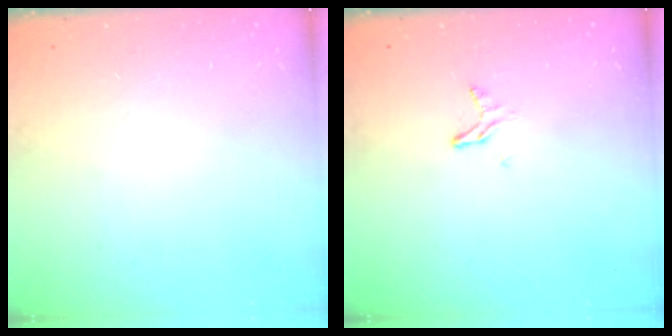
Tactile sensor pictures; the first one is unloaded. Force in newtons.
{"total": 4.8, "press": 4.8, "slide": 0.4}